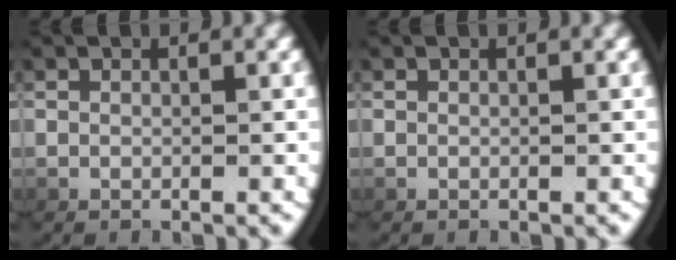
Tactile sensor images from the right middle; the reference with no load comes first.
{"total": 0.0}